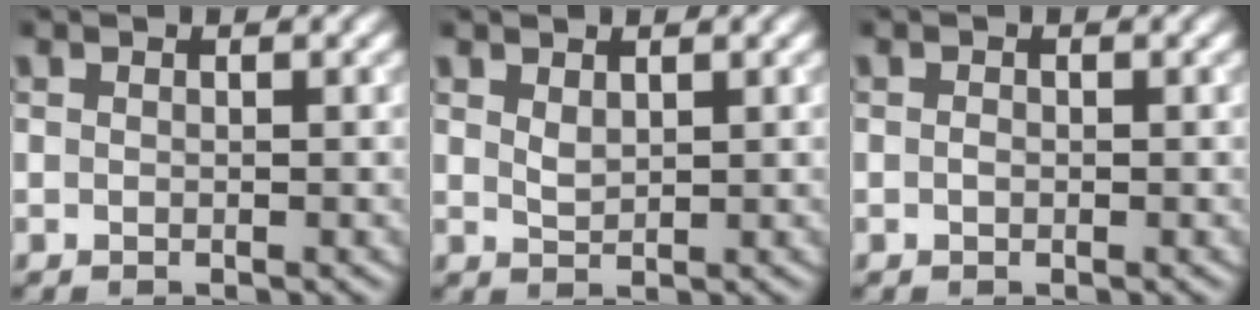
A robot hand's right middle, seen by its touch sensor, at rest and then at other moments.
{"total": 1.2, "force": [0.8, 0.6, 0.7], "torque": [-0.017, 0.000, 0.020]}
{"total": 0.5, "force": [-0.1, 0.4, 0.3], "torque": [-0.007, -0.001, -0.002]}